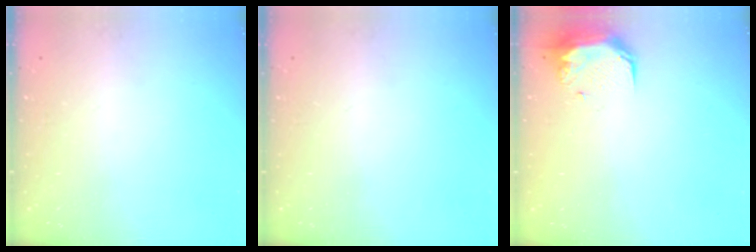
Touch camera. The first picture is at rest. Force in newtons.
{"total": 0.0}
{"total": 9.1, "press": 9.0, "slide": 1.5}